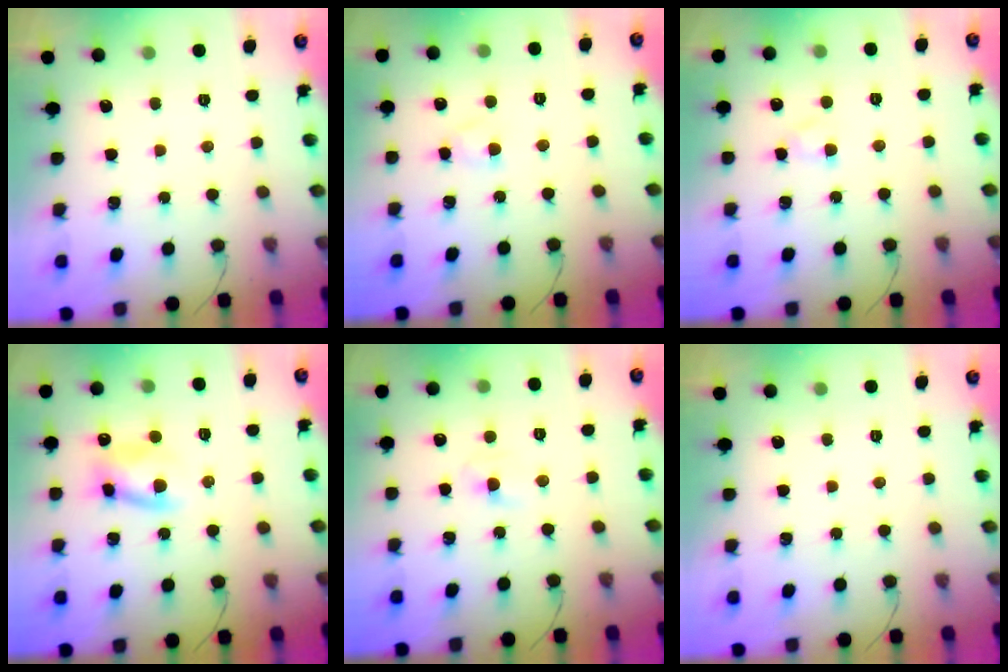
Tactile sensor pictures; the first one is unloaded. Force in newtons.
{"total": 2.6, "press": 2.3, "slide": 1.0}
{"total": 2.7, "press": 2.5, "slide": 1.1}
{"total": 8.1, "press": 8.0, "slide": 1.3}
{"total": 3.4, "press": 3.2, "slide": 1.1}
{"total": 0.0}